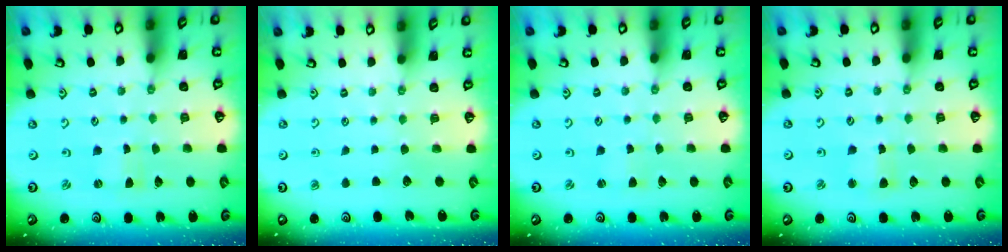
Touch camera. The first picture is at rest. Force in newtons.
{"total": 0.0}
{"total": 1.6, "press": 1.6, "slide": 0.3}
{"total": 3.6, "press": 3.6, "slide": 0.5}